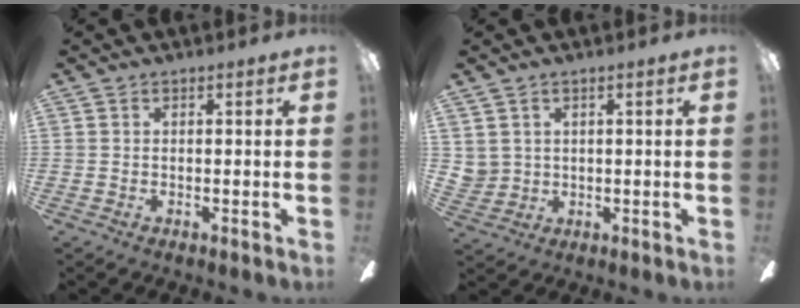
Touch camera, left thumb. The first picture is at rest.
{"total": 3.0, "force": [1.7, 2.5, 0.0], "torque": [-0.012, 0.002, 0.034]}